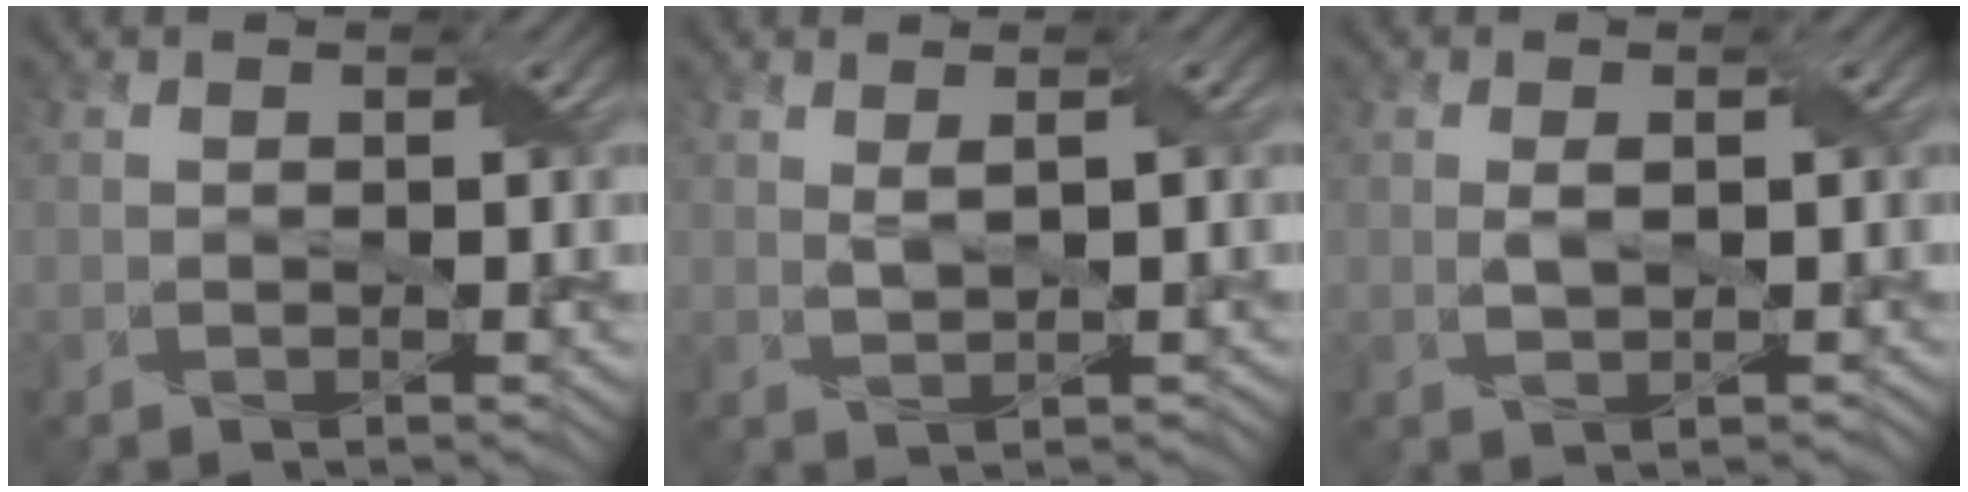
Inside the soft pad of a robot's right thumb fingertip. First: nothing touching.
{"total": 1.6, "force": [0.7, 0.2, 1.3], "torque": [-0.034, 0.001, 0.018]}
{"total": 1.6, "force": [0.2, 0.7, 1.5], "torque": [-0.036, 0.001, 0.008]}